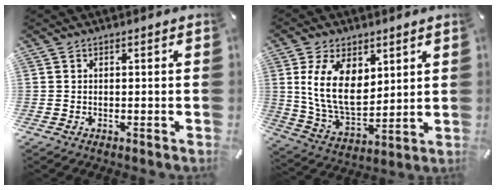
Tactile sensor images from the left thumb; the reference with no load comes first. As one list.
[{"total": 14.0, "force": [4.3, 9.2, 9.7], "torque": [-0.210, -0.012, 0.074]}]